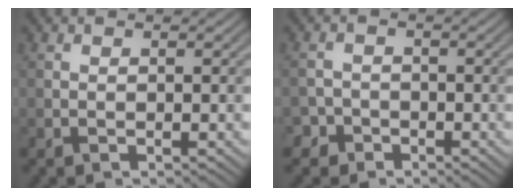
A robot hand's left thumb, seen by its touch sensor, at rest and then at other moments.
{"total": 2.6, "force": [-1.6, 2.0, 0.2], "torque": [0.008, 0.005, -0.039]}